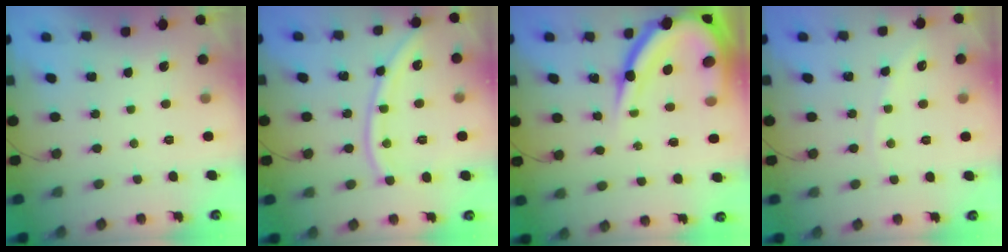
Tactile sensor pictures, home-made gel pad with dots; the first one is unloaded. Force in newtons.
{"total": 11.9, "press": 11.8, "slide": 1.4}
{"total": 17.9, "press": 17.8, "slide": 2.0}
{"total": 2.6, "press": 2.6, "slide": 0.4}